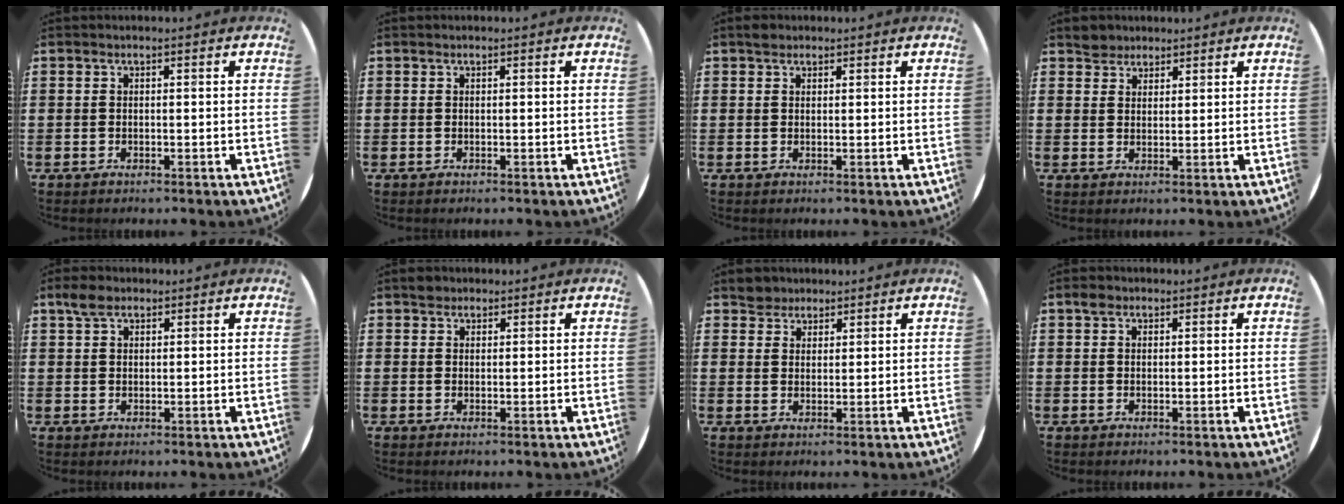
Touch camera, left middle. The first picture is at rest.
{"total": 0.0}
{"total": 1.1, "force": [0.9, 0.5, 0.2], "torque": [0.003, 0.001, 0.016]}
{"total": 2.6, "force": [2.3, 1.1, -0.3], "torque": [0.007, 0.002, 0.046]}
{"total": 2.6, "force": [1.9, 1.3, 1.1], "torque": [-0.017, 0.004, 0.033]}
{"total": 1.4, "force": [1.2, 0.7, 0.1], "torque": [0.006, 0.001, 0.021]}
{"total": 2.8, "force": [2.5, 1.3, -0.4], "torque": [0.008, 0.002, 0.049]}
{"total": 1.3, "force": [1.0, 0.8, 0.3], "torque": [0.001, 0.002, 0.017]}